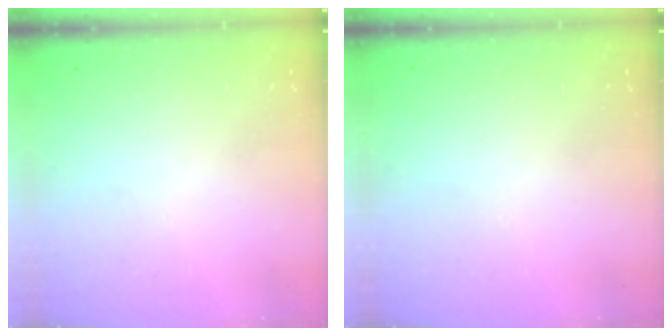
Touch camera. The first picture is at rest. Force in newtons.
{"total": 0.0}